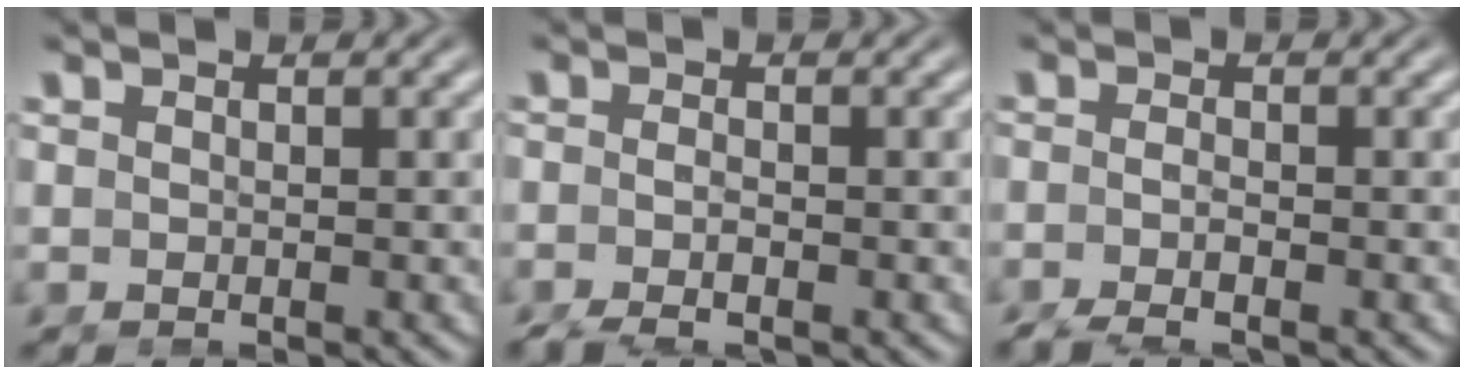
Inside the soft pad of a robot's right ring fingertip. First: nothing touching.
{"total": 2.9, "force": [-2.0, 1.3, 1.7], "torque": [-0.039, -0.012, -0.031]}
{"total": 2.9, "force": [-2.0, 1.0, 1.8], "torque": [-0.040, -0.013, -0.031]}